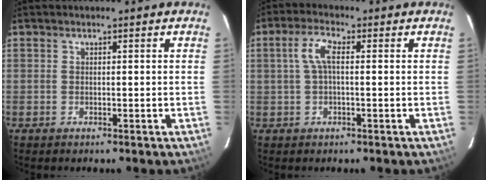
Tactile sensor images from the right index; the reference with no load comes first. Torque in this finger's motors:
{"motor_torque": [0.42, -0.12, 0.36, 0.08]}